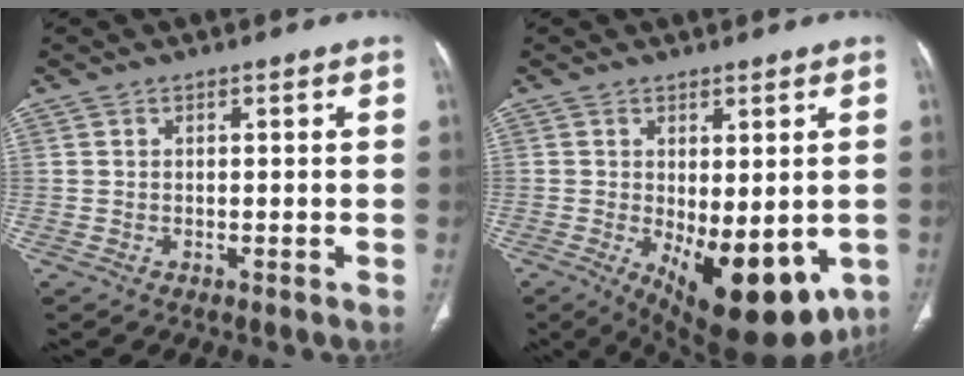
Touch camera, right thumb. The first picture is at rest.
{"total": 15.1, "force": [-4.0, 6.8, 12.8], "torque": [-0.172, -0.020, -0.034]}